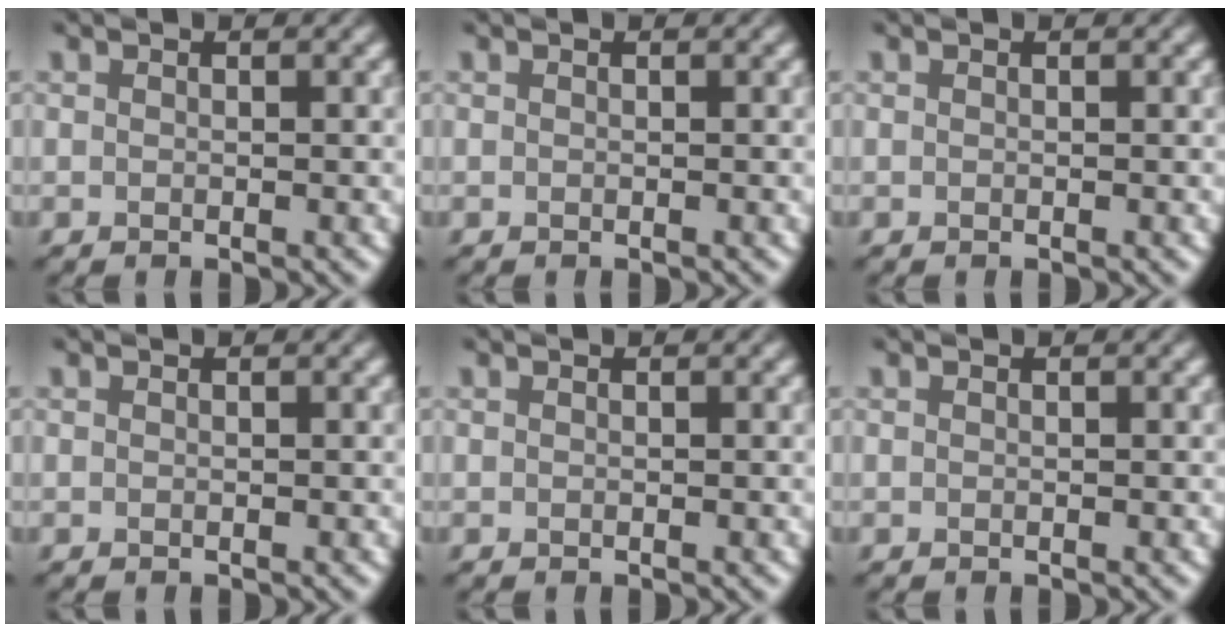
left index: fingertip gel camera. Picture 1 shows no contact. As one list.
[{"total": 0.0}, {"total": 0.0}, {"total": 0.0}, {"total": 0.0}, {"total": 0.0}]